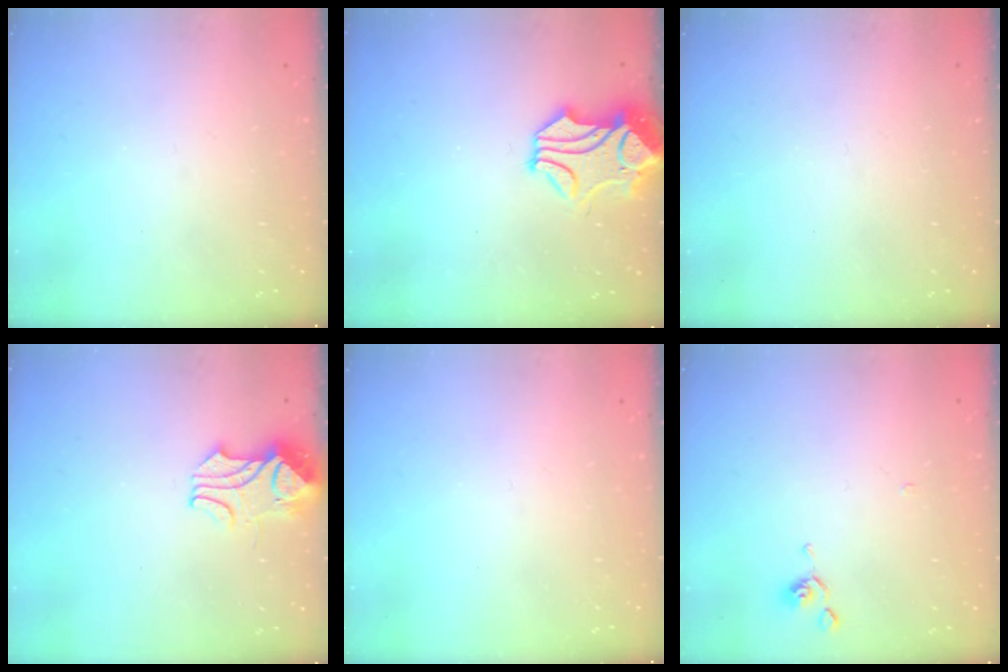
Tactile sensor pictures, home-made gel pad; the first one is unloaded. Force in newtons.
{"total": 1.4, "press": 0.7, "slide": 1.3}
{"total": 0.0}
{"total": 2.4, "press": 2.3, "slide": 0.8}
{"total": 0.0}
{"total": 0.0}